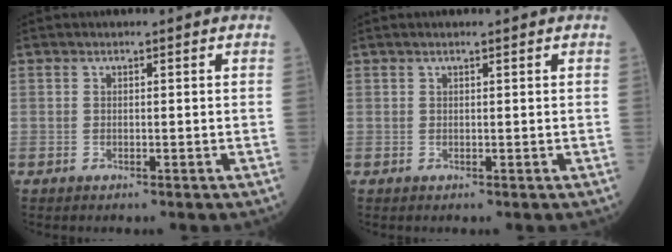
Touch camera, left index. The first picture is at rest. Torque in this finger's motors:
{"motor_torque": [0.25, -1.09, 0.00, 0.01]}